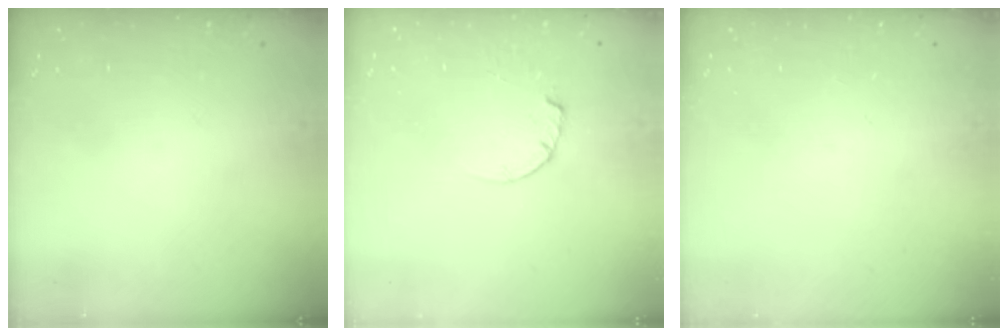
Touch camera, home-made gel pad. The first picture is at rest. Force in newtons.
{"total": 2.4, "press": 2.4, "slide": 0.3}
{"total": 0.0}